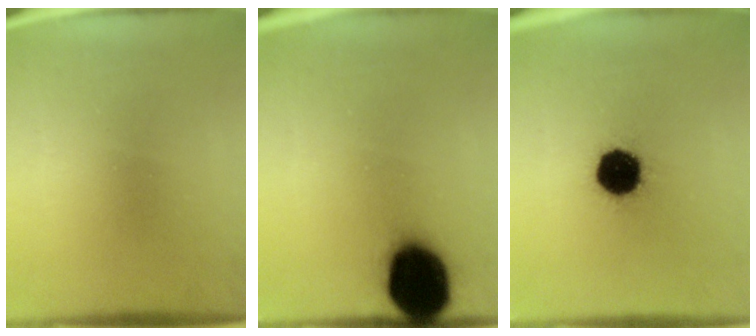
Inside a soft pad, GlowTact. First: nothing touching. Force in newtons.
{"total": 17.6}
{"total": 15.1}